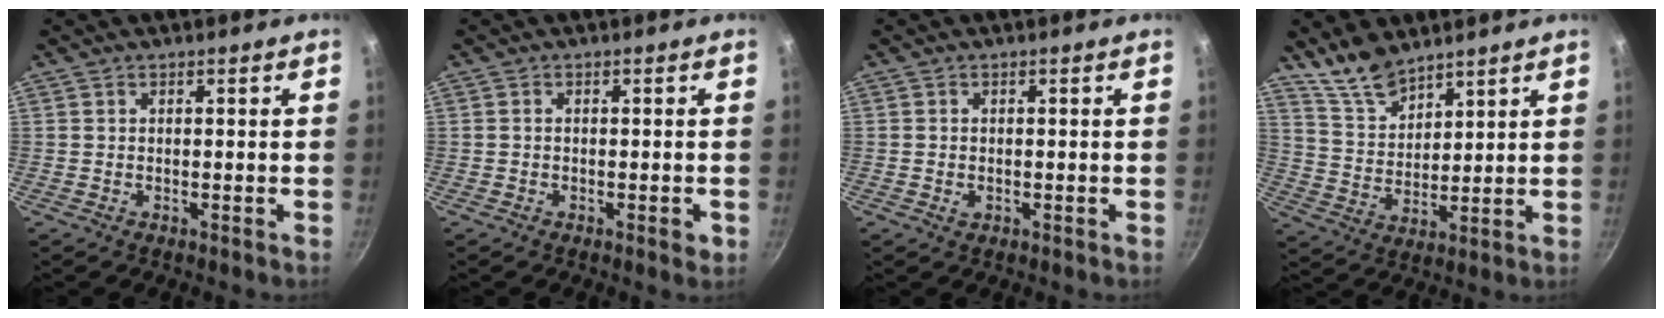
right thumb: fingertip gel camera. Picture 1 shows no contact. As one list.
[{"total": 2.1, "force": [-0.8, 0.8, 1.7], "torque": [-0.028, 0.005, -0.013]}, {"total": 1.0, "force": [-0.2, 0.9, 0.5], "torque": [-0.010, 0.001, -0.001]}, {"total": 8.6, "force": [7.2, 3.5, 3.0], "torque": [-0.037, -0.044, 0.147]}]